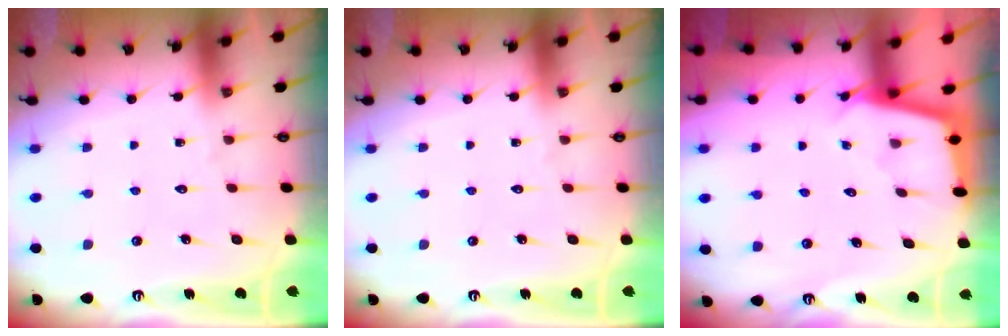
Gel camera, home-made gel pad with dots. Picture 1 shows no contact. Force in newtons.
{"total": 0.0}
{"total": 2.3, "press": 2.3, "slide": 0.1}